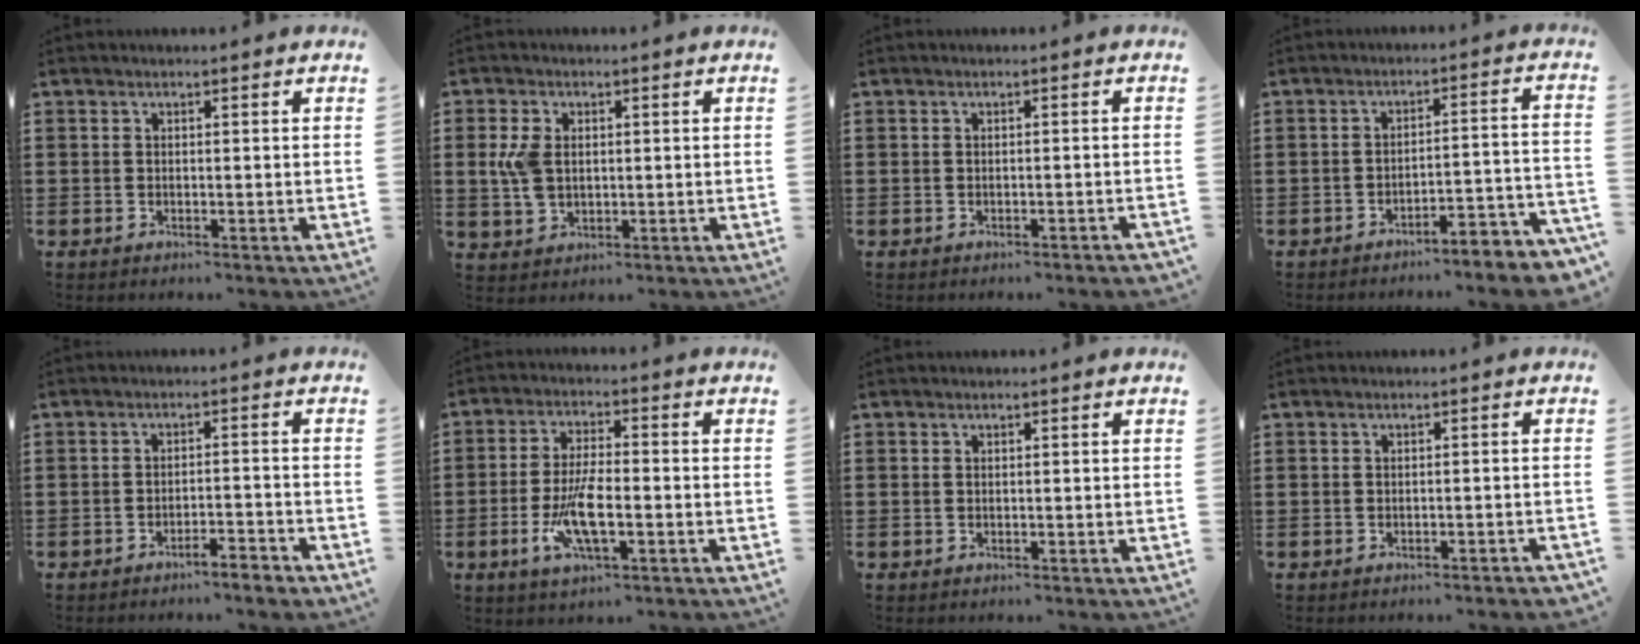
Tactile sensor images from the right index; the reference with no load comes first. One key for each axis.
{"total": 5.0, "fx": 0.5, "fy": 3.3, "fz": 3.7, "tx": -0.102, "ty": 0.003, "tz": 0.002}
{"total": 0.8, "fx": -0.7, "fy": -0.1, "fz": 0.4, "tx": -0.008, "ty": -0.004, "tz": -0.013}
{"total": 3.9, "fx": -3.7, "fy": -0.3, "fz": 1.1, "tx": -0.023, "ty": -0.015, "tz": -0.080}
{"total": 2.9, "fx": -2.8, "fy": -0.1, "fz": 0.9, "tx": -0.017, "ty": 0.000, "tz": -0.058}
{"total": 8.1, "fx": -2.4, "fy": 2.3, "fz": 7.4, "tx": -0.160, "ty": -0.014, "tz": -0.046}
{"total": 0.0}
{"total": 0.9, "fx": -0.8, "fy": -0.1, "fz": 0.4, "tx": -0.008, "ty": -0.004, "tz": -0.015}